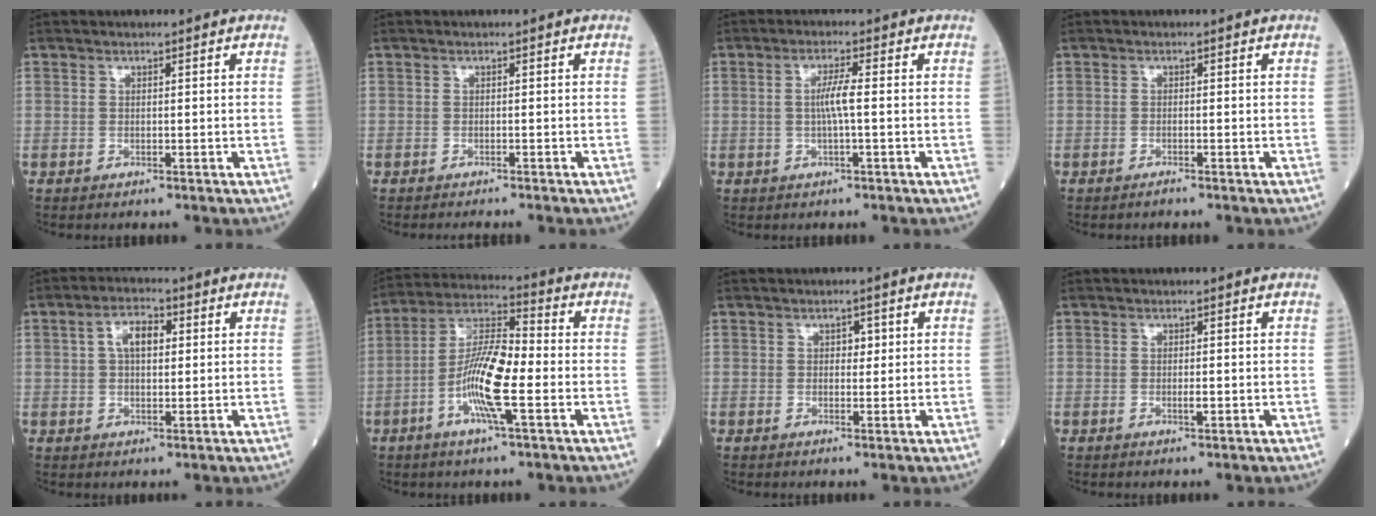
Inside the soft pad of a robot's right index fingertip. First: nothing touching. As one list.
[{"total": 2.5, "force": [-2.2, -0.2, 1.1], "torque": [-0.010, -0.001, -0.029]}, {"total": 3.2, "force": [-0.1, -0.1, 3.2], "torque": [-0.064, 0.002, -0.002]}, {"total": 0.8, "force": [-0.7, -0.1, 0.4], "torque": [-0.010, 0.000, -0.013]}, {"total": 5.1, "force": [1.3, 2.4, 4.3], "torque": [-0.079, 0.014, 0.021]}, {"total": 11.5, "force": [-3.2, 1.6, 10.9], "torque": [-0.213, 0.002, -0.066]}, {"total": 1.5, "force": [0.4, 1.0, 1.0], "torque": [-0.008, 0.002, 0.003]}, {"total": 1.0, "force": [-0.2, 0.2, 1.0], "torque": [-0.020, -0.001, -0.002]}]